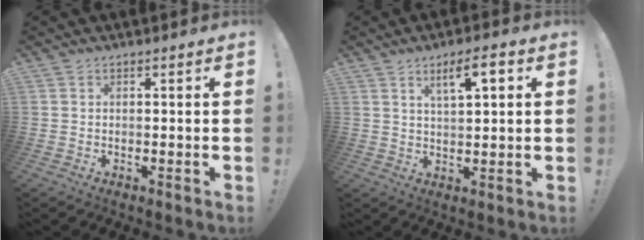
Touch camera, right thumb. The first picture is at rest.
{"total": 7.3, "force": [3.3, 1.9, 6.2], "torque": [-0.092, -0.009, 0.048]}